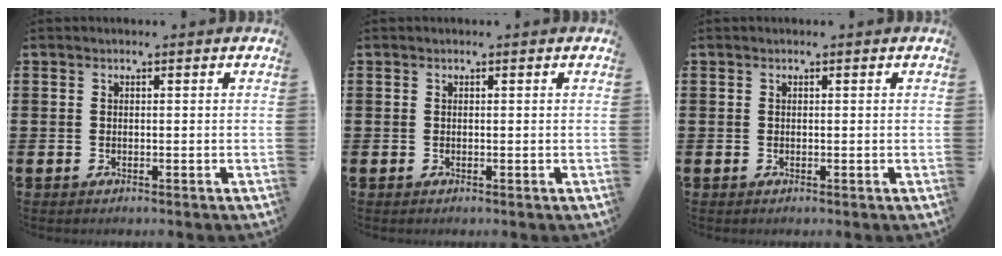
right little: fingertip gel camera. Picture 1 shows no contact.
{"total": 0.0}
{"total": 0.0}